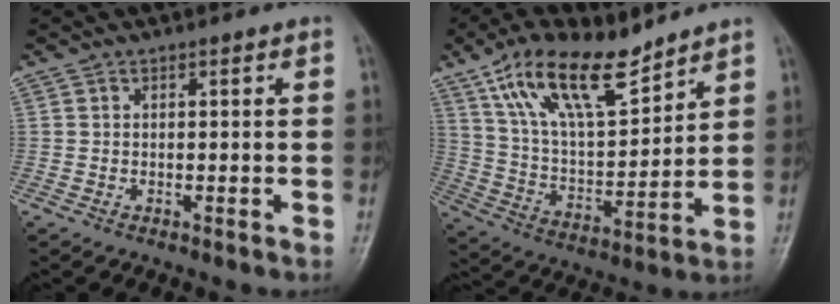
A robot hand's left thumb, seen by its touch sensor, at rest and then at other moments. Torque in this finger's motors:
{"motor_torque": [0.21, 0.27, 1.19, -1.57, 0.22]}